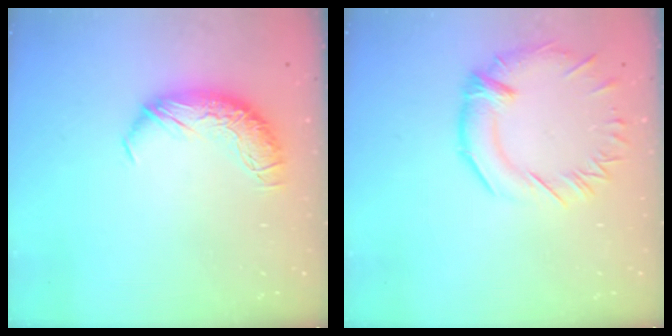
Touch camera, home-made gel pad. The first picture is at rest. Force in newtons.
{"total": 2.1, "press": 1.6, "slide": 1.4}